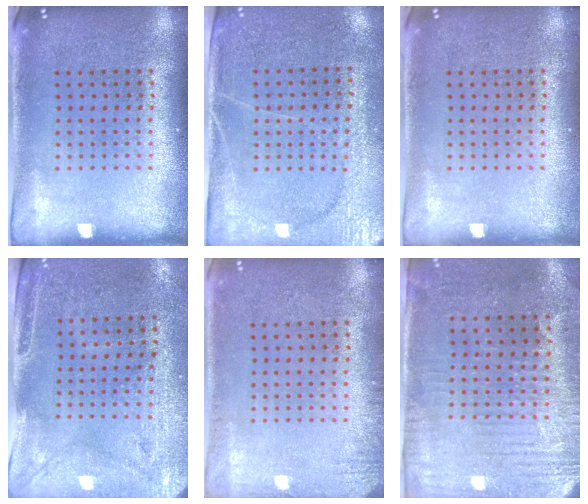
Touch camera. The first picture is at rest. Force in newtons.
{"total": 3.0, "press": 2.7, "slide": 1.5}
{"total": 0.0}
{"total": 2.9, "press": 2.4, "slide": 1.5}
{"total": 1.5, "press": 1.5, "slide": 0.2}
{"total": 3.1, "press": 2.6, "slide": 1.7}